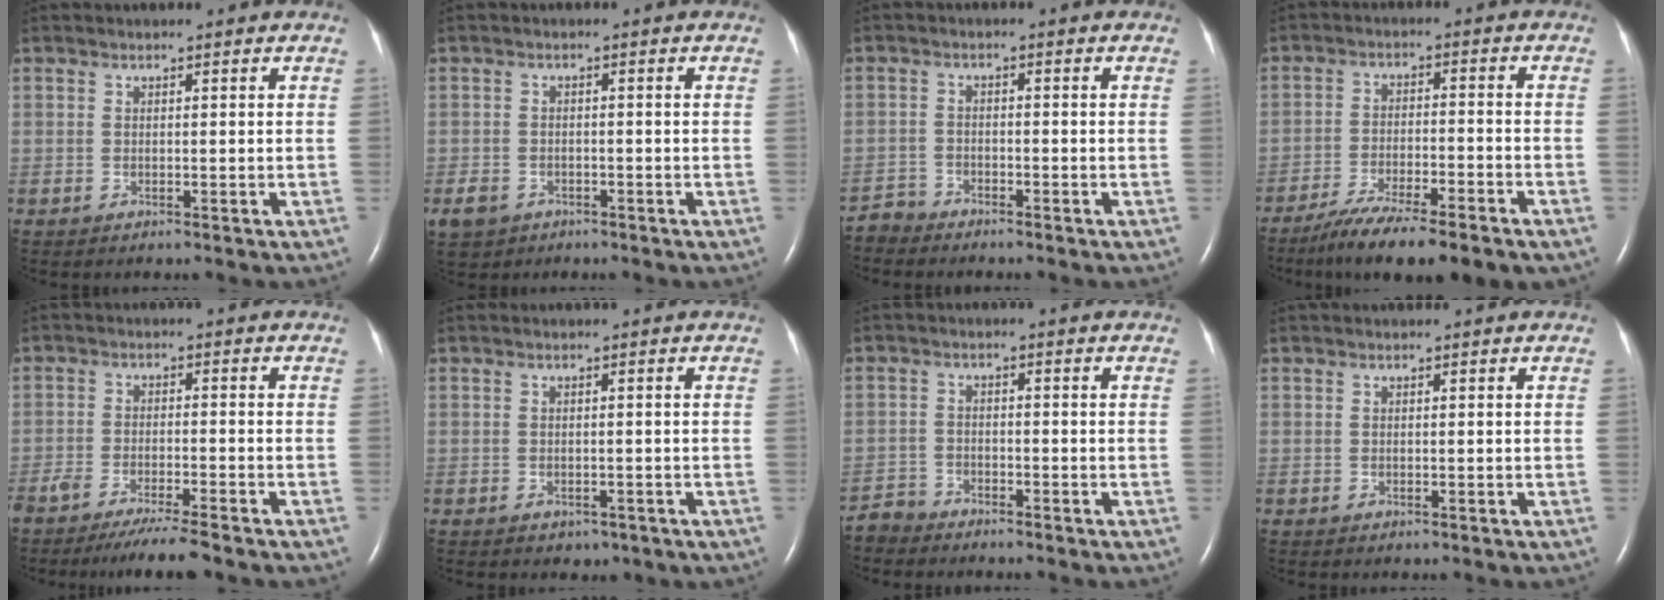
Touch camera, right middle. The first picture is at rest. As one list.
[{"total": 5.4, "force": [-3.2, 4.1, 1.5], "torque": [-0.039, 0.001, -0.049]}, {"total": 2.6, "force": [-2.4, 0.4, -1.0], "torque": [0.021, -0.008, -0.050]}, {"total": 12.2, "force": [-9.4, 1.6, 7.7], "torque": [-0.127, -0.025, -0.148]}, {"total": 8.2, "force": [-7.0, -0.1, 4.3], "torque": [-0.062, -0.022, -0.112]}, {"total": 2.0, "force": [-1.2, 1.5, 0.7], "torque": [-0.011, 0.002, -0.005]}, {"total": 3.1, "force": [-2.9, 0.6, -0.8], "torque": [0.016, -0.007, -0.058]}, {"total": 0.0}]